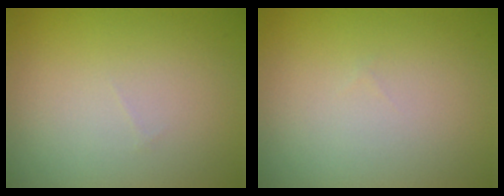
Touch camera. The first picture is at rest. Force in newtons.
{"total": 0.0}